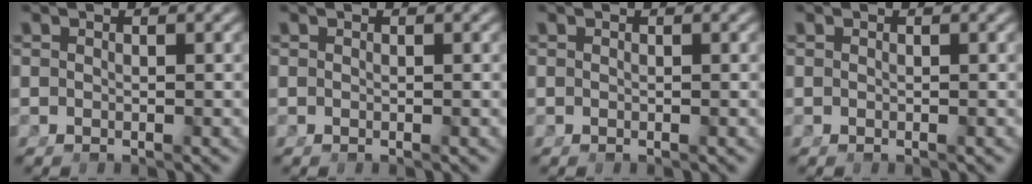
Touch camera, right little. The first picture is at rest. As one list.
[{"total": 0.0}, {"total": 0.0}, {"total": 0.0}]